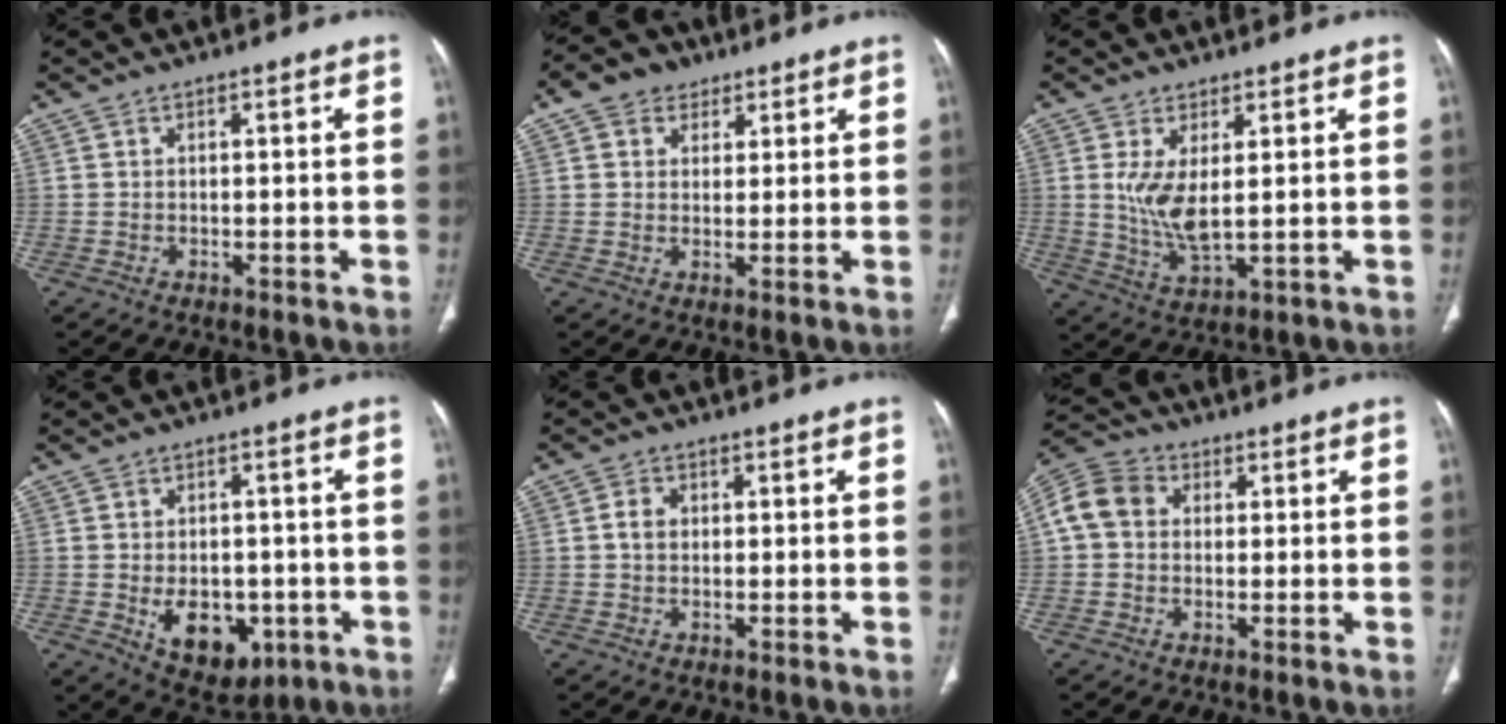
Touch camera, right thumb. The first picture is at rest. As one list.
[{"total": 6.1, "force": [3.1, 4.8, 2.0], "torque": [-0.010, -0.005, 0.050]}, {"total": 7.1, "force": [1.2, 2.5, 6.6], "torque": [-0.139, -0.024, 0.033]}, {"total": 10.7, "force": [-3.2, 7.1, 7.3], "torque": [-0.075, 0.007, -0.028]}, {"total": 2.8, "force": [0.3, 2.2, 1.6], "torque": [-0.024, 0.007, 0.004]}, {"total": 8.1, "force": [1.1, 6.6, 4.6], "torque": [-0.086, 0.025, 0.009]}]